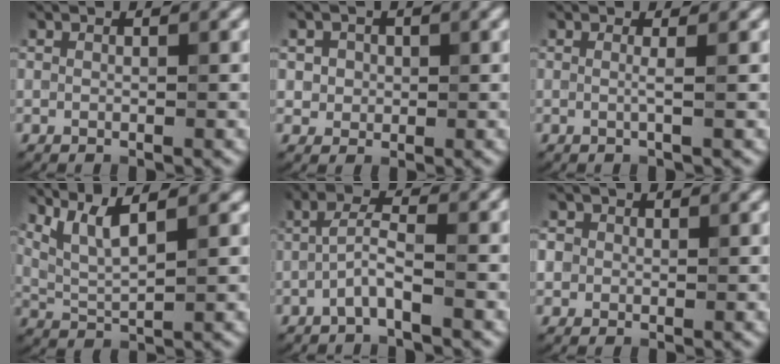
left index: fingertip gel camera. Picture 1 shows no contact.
{"total": 2.0, "force": [0.4, 1.9, 0.7], "torque": [-0.009, -0.003, 0.012]}
{"total": 1.2, "force": [0.0, 0.3, 1.1], "torque": [-0.016, -0.003, -0.008]}
{"total": 4.6, "force": [3.0, 1.2, 3.3], "torque": [-0.064, 0.008, 0.057]}
{"total": 2.7, "force": [-1.2, 0.5, 2.4], "torque": [-0.048, 0.013, -0.031]}
{"total": 2.4, "force": [0.6, 2.2, 0.8], "torque": [-0.009, 0.009, -0.007]}